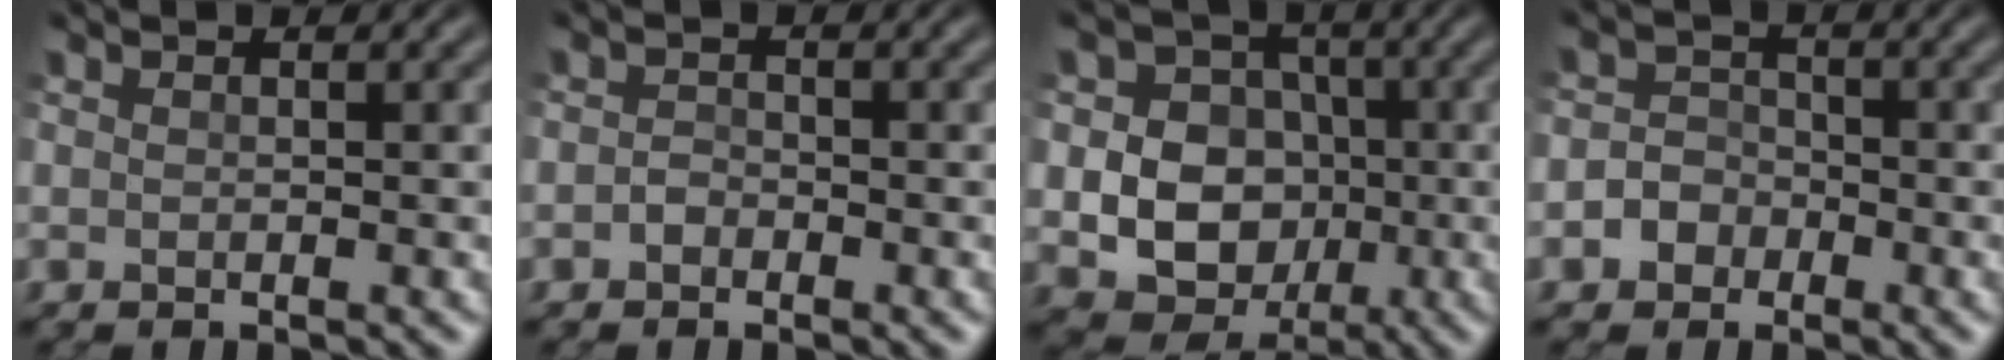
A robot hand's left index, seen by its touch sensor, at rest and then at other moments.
{"total": 0.8, "force": [-0.4, 0.7, 0.2], "torque": [-0.003, 0.006, -0.010]}
{"total": 9.6, "force": [-0.4, 8.9, 3.7], "torque": [-0.062, 0.020, -0.026]}
{"total": 2.4, "force": [-0.9, 2.2, 0.4], "torque": [0.018, 0.012, -0.027]}